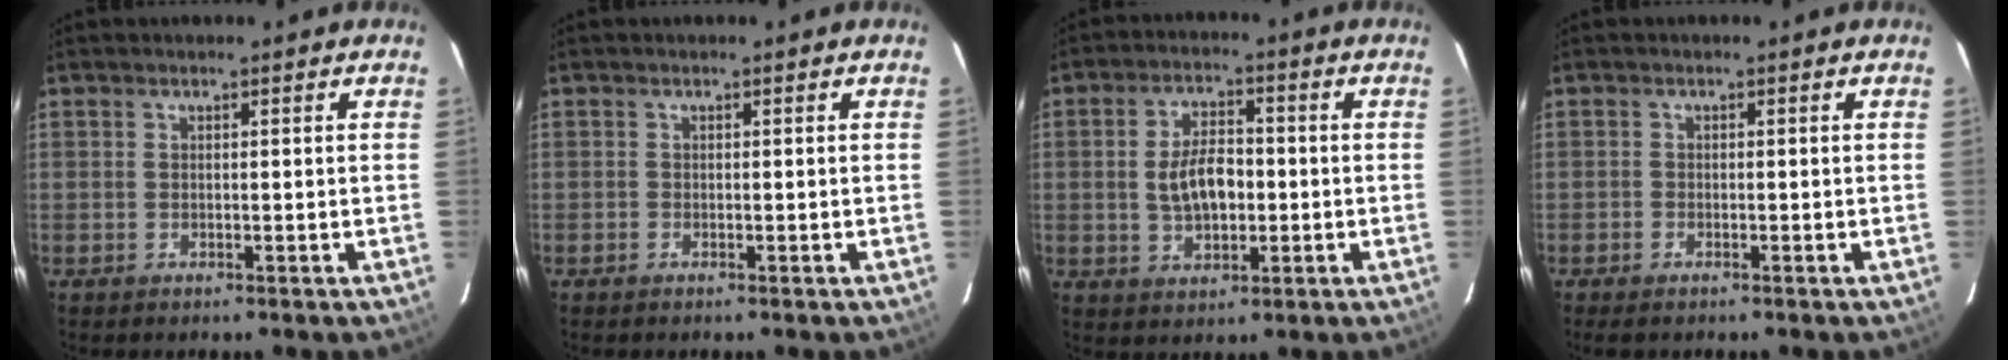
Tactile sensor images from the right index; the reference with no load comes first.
{"total": 0.0}
{"total": 8.1, "force": [-0.6, 4.4, 6.7], "torque": [-0.127, 0.009, -0.004]}
{"total": 1.6, "force": [-1.3, 0.6, 0.6], "torque": [-0.017, -0.004, -0.025]}